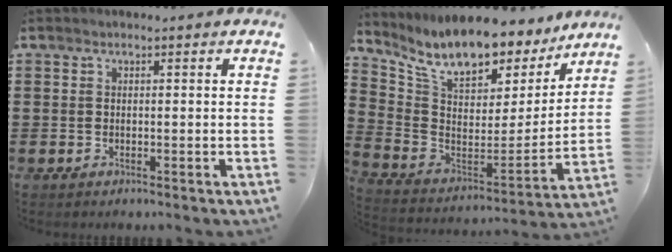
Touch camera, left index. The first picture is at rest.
{"total": 10.5, "force": [8.9, 3.2, 4.5], "torque": [-0.119, -0.066, 0.153]}